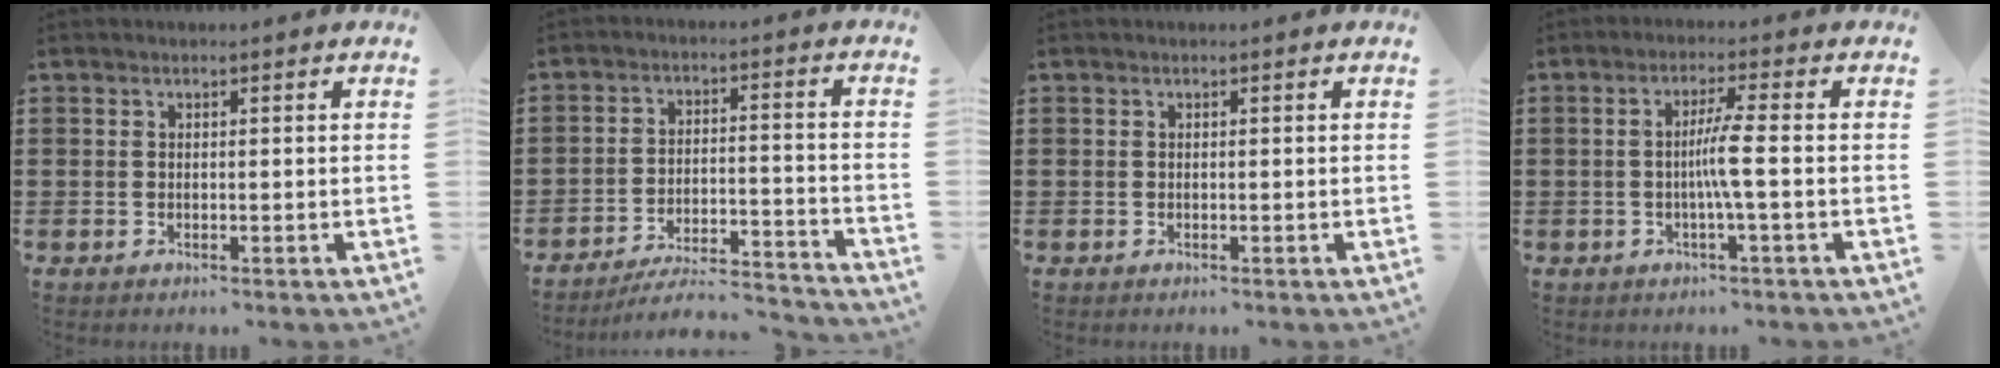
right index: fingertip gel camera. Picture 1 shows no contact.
{"total": 6.4, "force": [-6.1, 0.7, 1.9], "torque": [-0.034, 0.005, -0.119]}
{"total": 0.0}
{"total": 4.6, "force": [-0.7, -0.6, 4.5], "torque": [-0.080, -0.008, -0.018]}